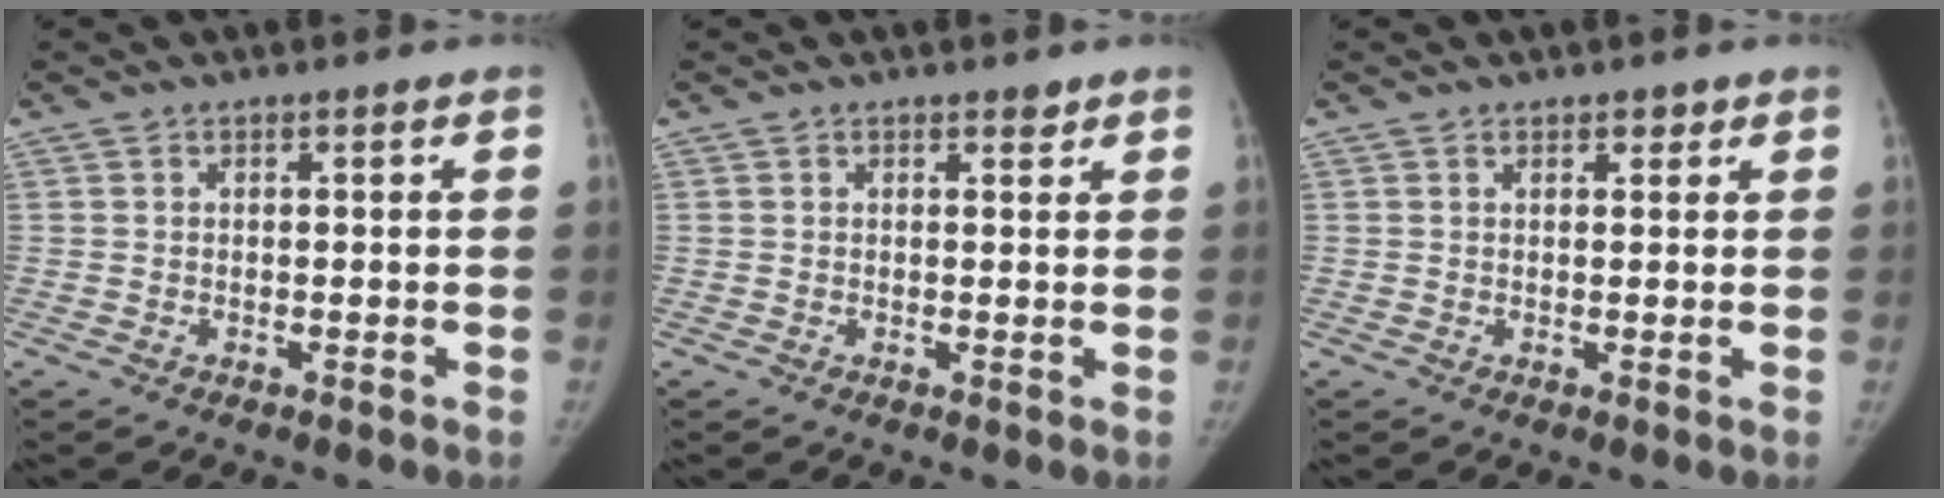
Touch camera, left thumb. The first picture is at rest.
{"total": 1.1, "force": [0.9, 0.5, 0.4], "torque": [0.002, -0.007, 0.010]}
{"total": 1.4, "force": [1.0, 0.8, 0.6], "torque": [0.002, -0.005, 0.012]}